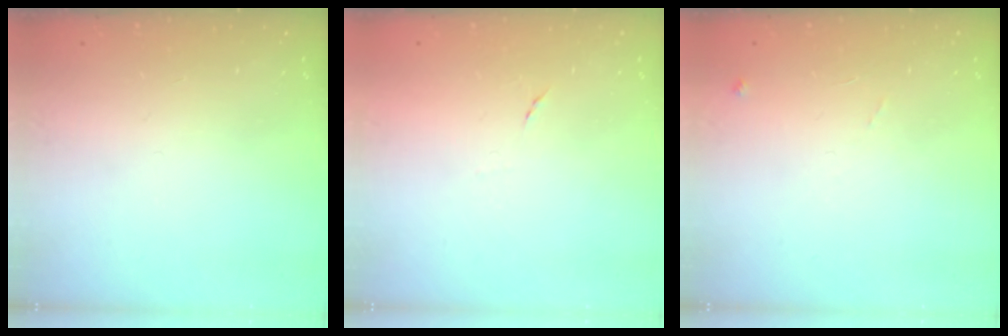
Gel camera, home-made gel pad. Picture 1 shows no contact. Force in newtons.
{"total": 4.3, "press": 4.2, "slide": 1.2}
{"total": 6.2, "press": 6.2, "slide": 0.8}